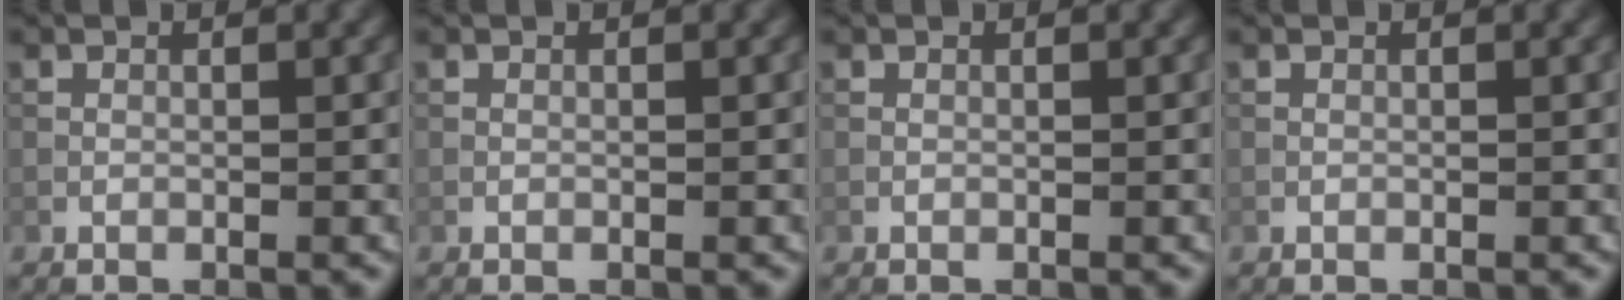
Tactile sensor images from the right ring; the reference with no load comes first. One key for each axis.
{"total": 0.0}
{"total": 0.0}
{"total": 0.0}